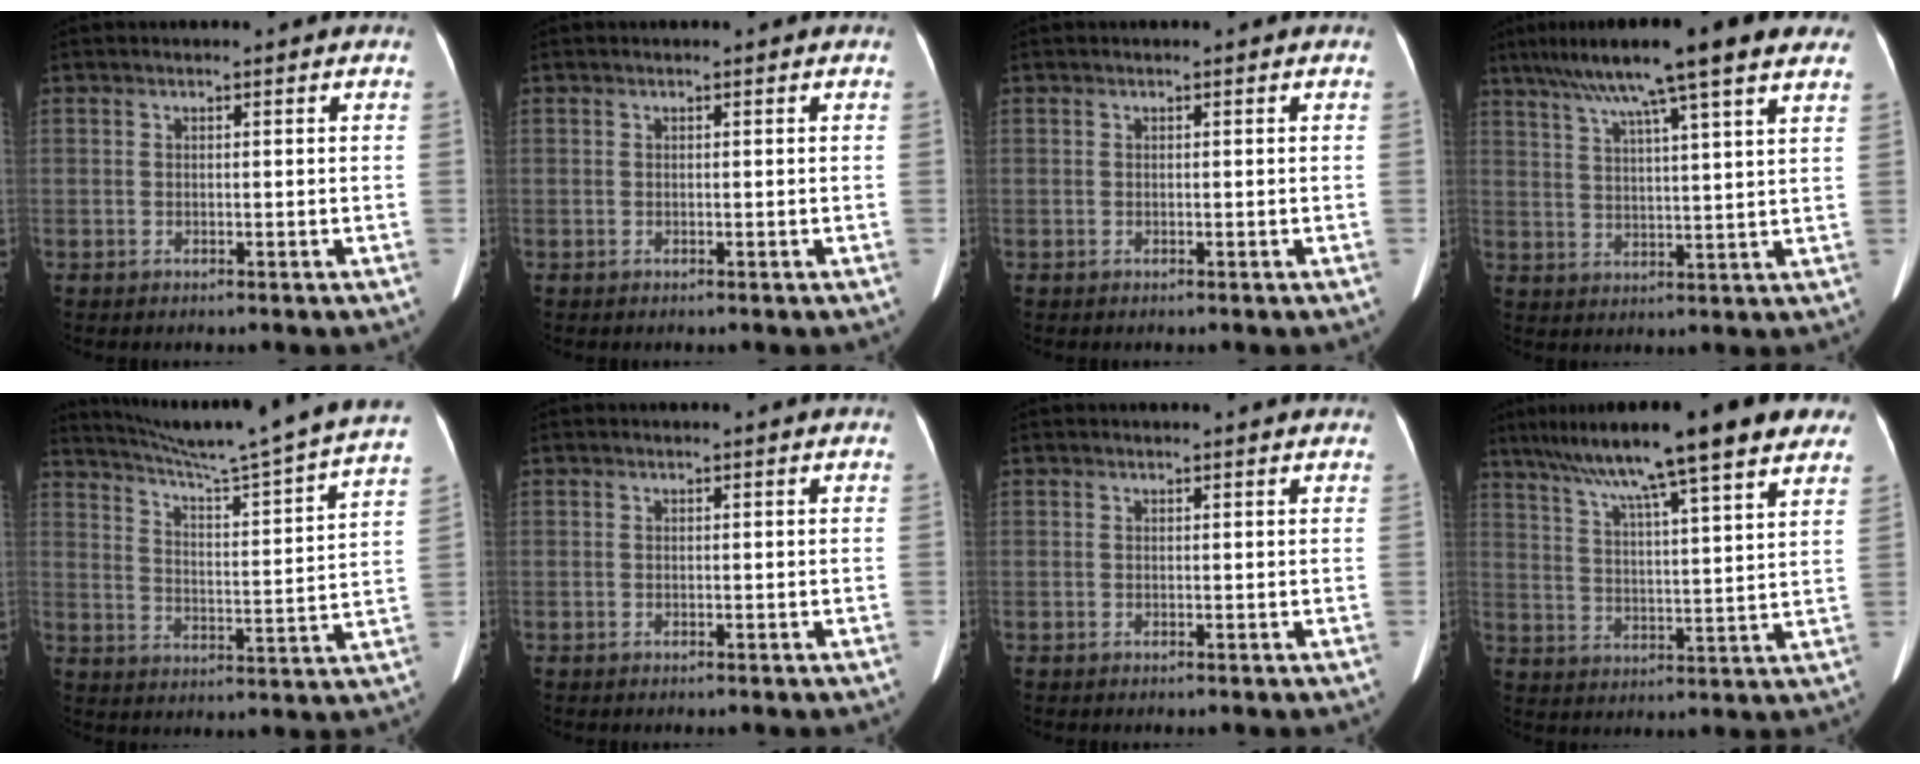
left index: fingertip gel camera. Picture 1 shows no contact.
{"total": 0.0}
{"total": 0.0}
{"total": 17.2, "force": [12.3, 0.7, 12.0], "torque": [-0.198, 0.045, 0.172]}
{"total": 24.0, "force": [21.3, -1.5, 11.0], "torque": [-0.178, -0.061, 0.282]}
{"total": 0.8, "force": [0.8, 0.0, 0.2], "torque": [-0.007, 0.008, 0.010]}
{"total": 3.3, "force": [3.1, 0.4, 0.8], "torque": [-0.015, 0.014, 0.031]}
{"total": 21.0, "force": [15.6, 1.4, 13.9], "torque": [-0.229, 0.036, 0.223]}